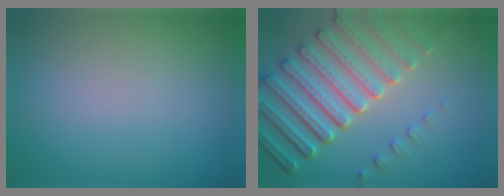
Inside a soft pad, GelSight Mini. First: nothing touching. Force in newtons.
{"total": 8.0, "press": 5.8, "slide": 5.5}